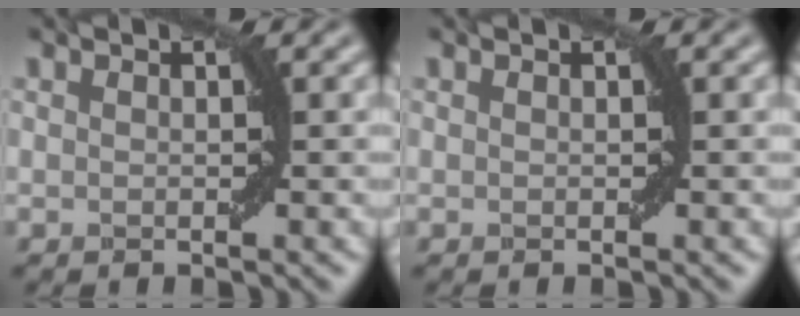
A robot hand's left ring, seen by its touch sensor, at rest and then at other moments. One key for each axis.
{"total": 0.0}